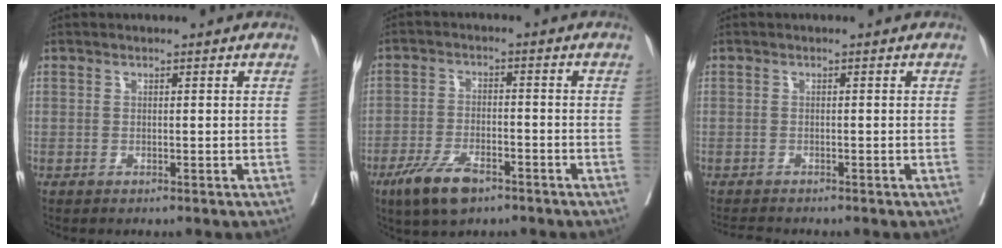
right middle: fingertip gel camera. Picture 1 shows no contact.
{"total": 7.5, "force": [-4.9, 2.7, 5.0], "torque": [-0.101, -0.008, -0.084]}
{"total": 2.2, "force": [-2.2, 0.1, 0.5], "torque": [-0.007, -0.009, -0.037]}